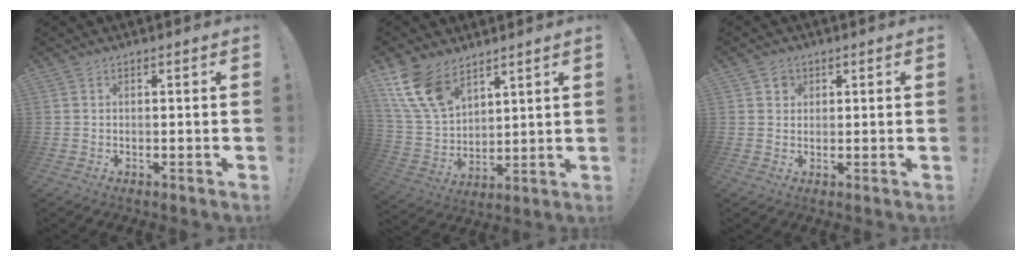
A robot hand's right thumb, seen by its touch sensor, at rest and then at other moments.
{"total": 14.4, "force": [9.3, 8.2, 7.2], "torque": [-0.154, -0.050, 0.182]}
{"total": 2.7, "force": [1.3, 2.3, 0.4], "torque": [0.000, -0.004, 0.021]}